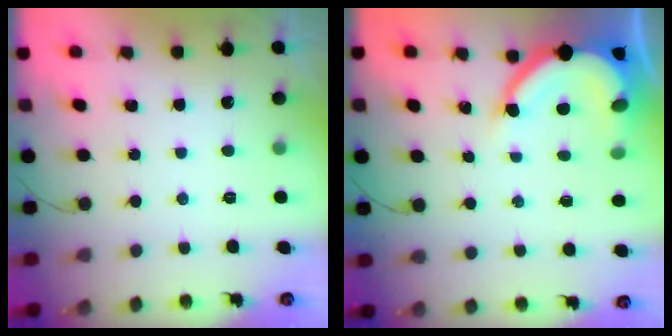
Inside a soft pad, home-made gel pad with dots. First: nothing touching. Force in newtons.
{"total": 10.9, "press": 10.8, "slide": 0.9}